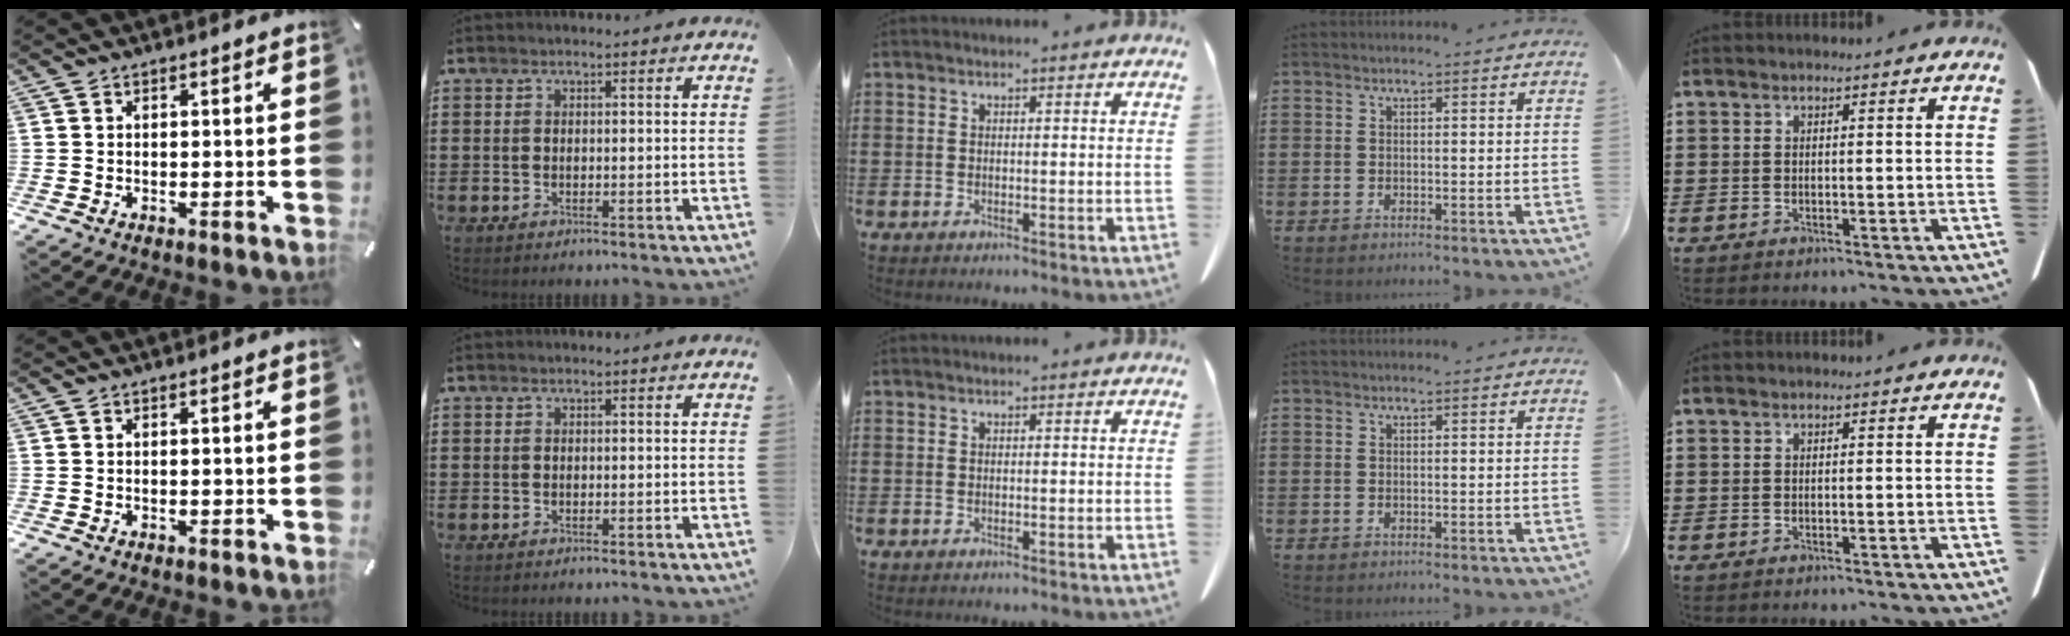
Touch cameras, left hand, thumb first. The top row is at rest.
{}